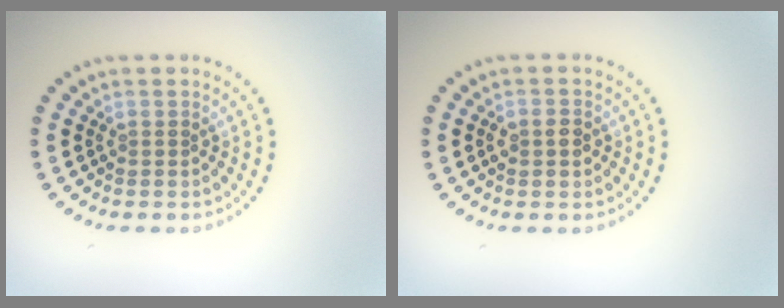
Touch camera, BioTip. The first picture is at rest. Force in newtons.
{"total": 1.2, "press": 1.2, "slide": 0.2}